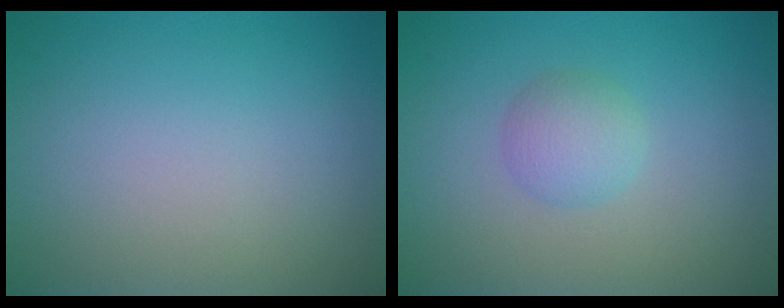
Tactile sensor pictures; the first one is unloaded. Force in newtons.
{"total": 2.1, "press": 2.1, "slide": 0.1}